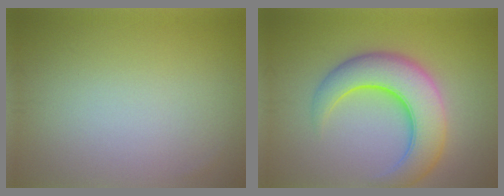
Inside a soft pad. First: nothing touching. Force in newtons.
{"total": 7.9, "press": 7.8, "slide": 0.3}